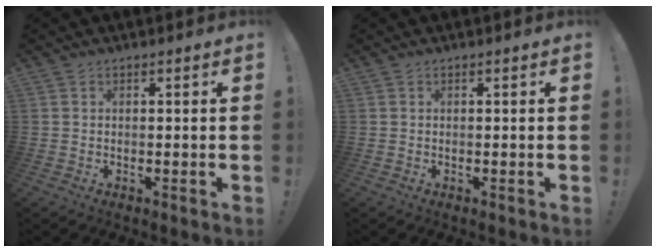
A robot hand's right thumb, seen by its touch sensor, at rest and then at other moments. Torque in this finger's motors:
{"motor_torque": [-0.03, -0.15, -0.11, 0.07, -0.02]}